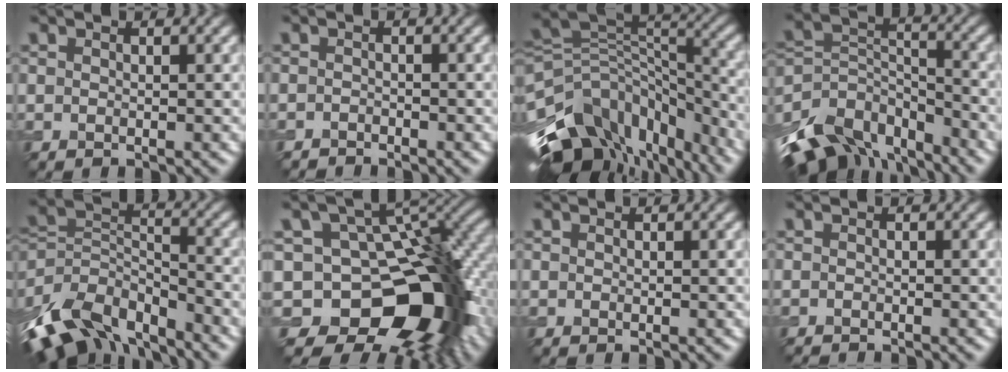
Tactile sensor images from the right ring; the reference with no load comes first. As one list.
[{"total": 1.2, "force": [-1.1, 0.3, 0.1], "torque": [0.002, -0.001, -0.022]}, {"total": 14.5, "force": [-7.6, 8.7, 8.8], "torque": [-0.188, 0.007, -0.109]}, {"total": 10.4, "force": [-7.1, 5.8, 4.8], "torque": [-0.107, -0.004, -0.132]}, {"total": 11.7, "force": [-7.4, 6.3, 6.5], "torque": [-0.147, -0.004, -0.139]}, {"total": 13.9, "force": [-5.5, 8.1, 9.8], "torque": [-0.127, 0.001, -0.091]}, {"total": 0.0}, {"total": 0.8, "force": [-0.8, 0.0, 0.1], "torque": [0.000, -0.007, -0.016]}]